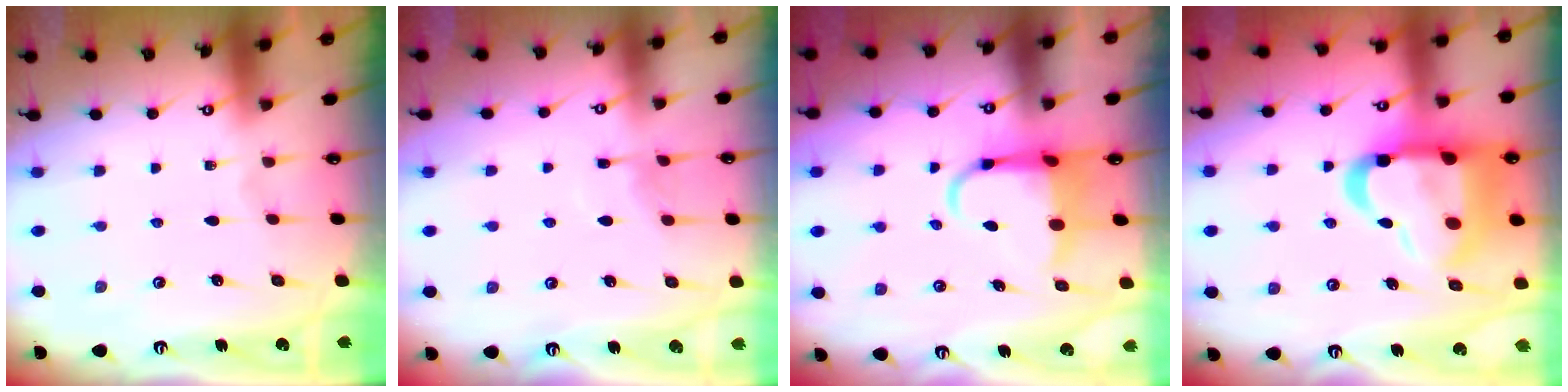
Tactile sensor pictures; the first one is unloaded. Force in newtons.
{"total": 6.1, "press": 6.1, "slide": 0.8}
{"total": 7.6, "press": 7.4, "slide": 1.5}
{"total": 23.8, "press": 23.7, "slide": 2.6}